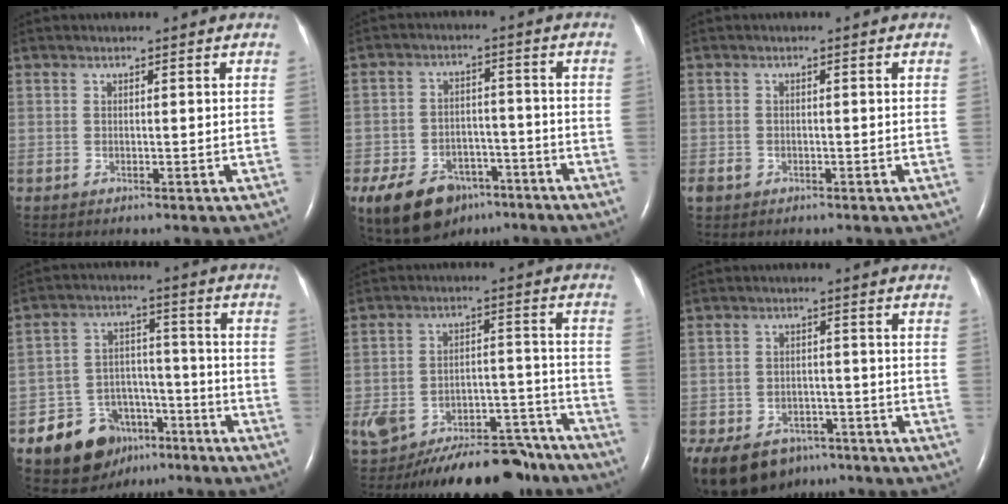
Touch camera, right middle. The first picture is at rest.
{"total": 14.2, "force": [-9.2, 8.5, 6.8], "torque": [-0.137, 0.002, -0.142]}
{"total": 1.2, "force": [-0.6, 1.0, 0.4], "torque": [-0.013, 0.002, -0.008]}
{"total": 12.0, "force": [-7.6, 8.0, 4.6], "torque": [-0.074, 0.034, -0.114]}
{"total": 20.5, "force": [-17.1, 7.7, 8.4], "torque": [-0.138, 0.019, -0.243]}
{"total": 14.3, "force": [-9.6, 8.9, 5.7], "torque": [-0.141, -0.005, -0.134]}